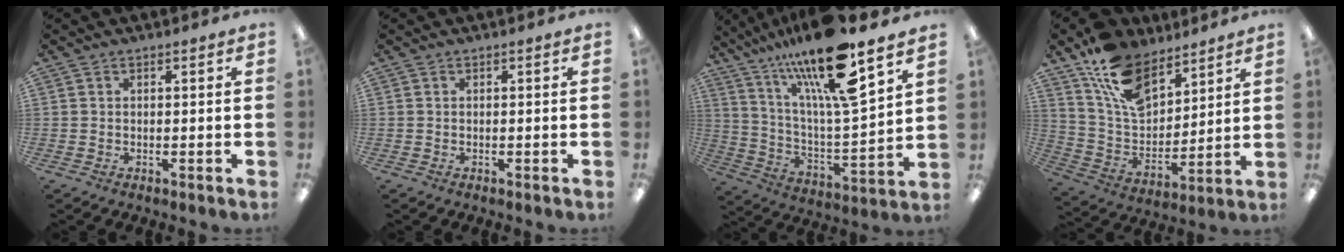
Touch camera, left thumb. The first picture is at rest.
{"total": 0.0}
{"total": 20.6, "force": [15.5, 3.2, 13.2], "torque": [-0.240, -0.094, 0.252]}
{"total": 15.8, "force": [10.4, 8.4, 8.3], "torque": [-0.166, -0.042, 0.200]}